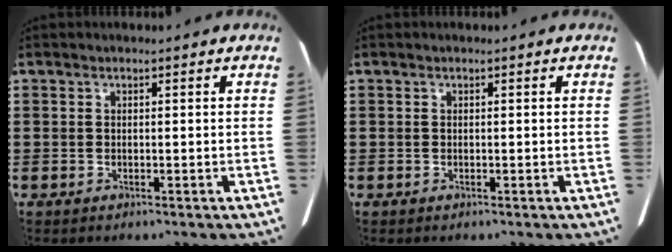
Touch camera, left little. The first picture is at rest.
{"total": 0.0}